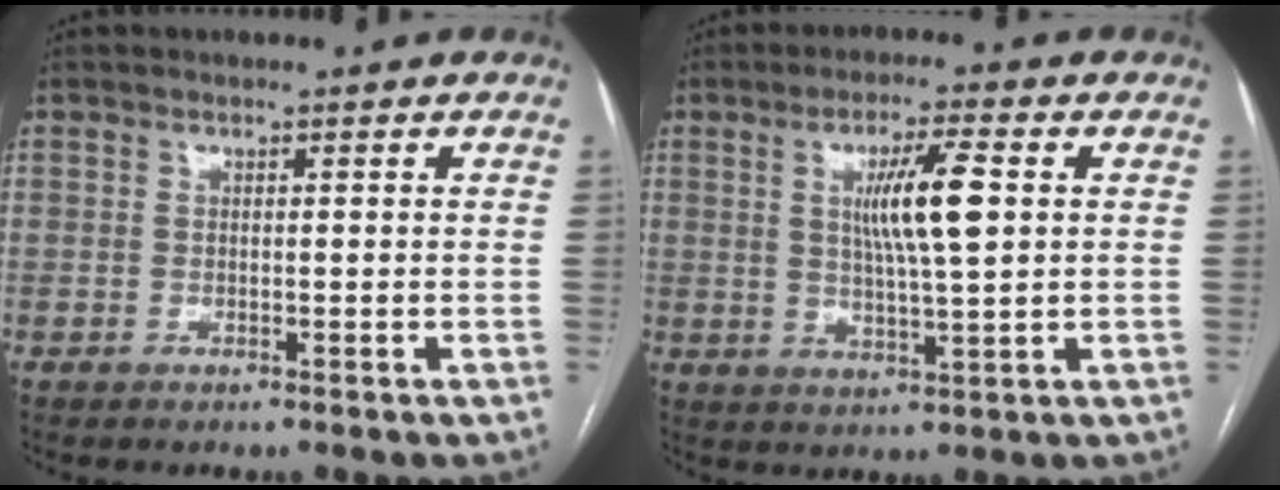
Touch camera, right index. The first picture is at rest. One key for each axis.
{"total": 8.4, "fx": 1.9, "fy": 0.4, "fz": 8.2, "tx": -0.148, "ty": -0.002, "tz": 0.034}